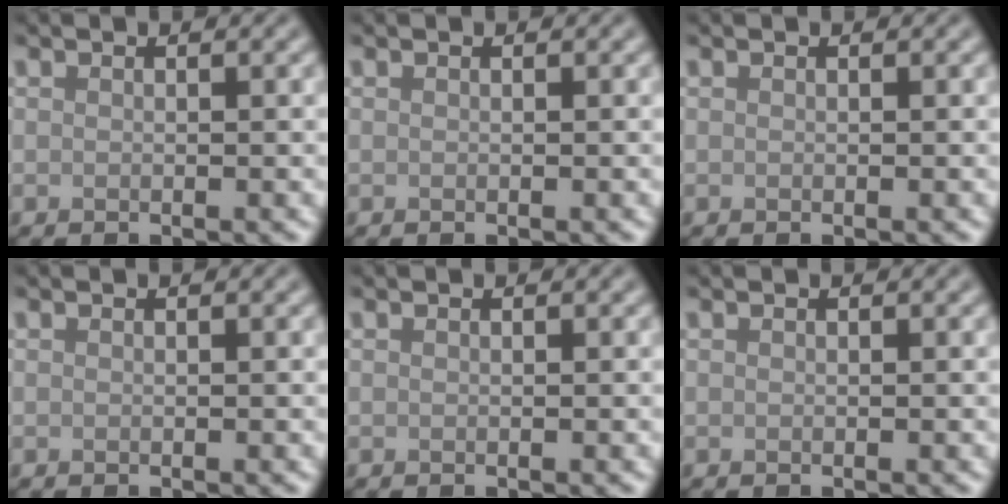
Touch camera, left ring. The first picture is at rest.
{"total": 0.0}
{"total": 0.0}
{"total": 0.0}
{"total": 0.0}
{"total": 0.0}